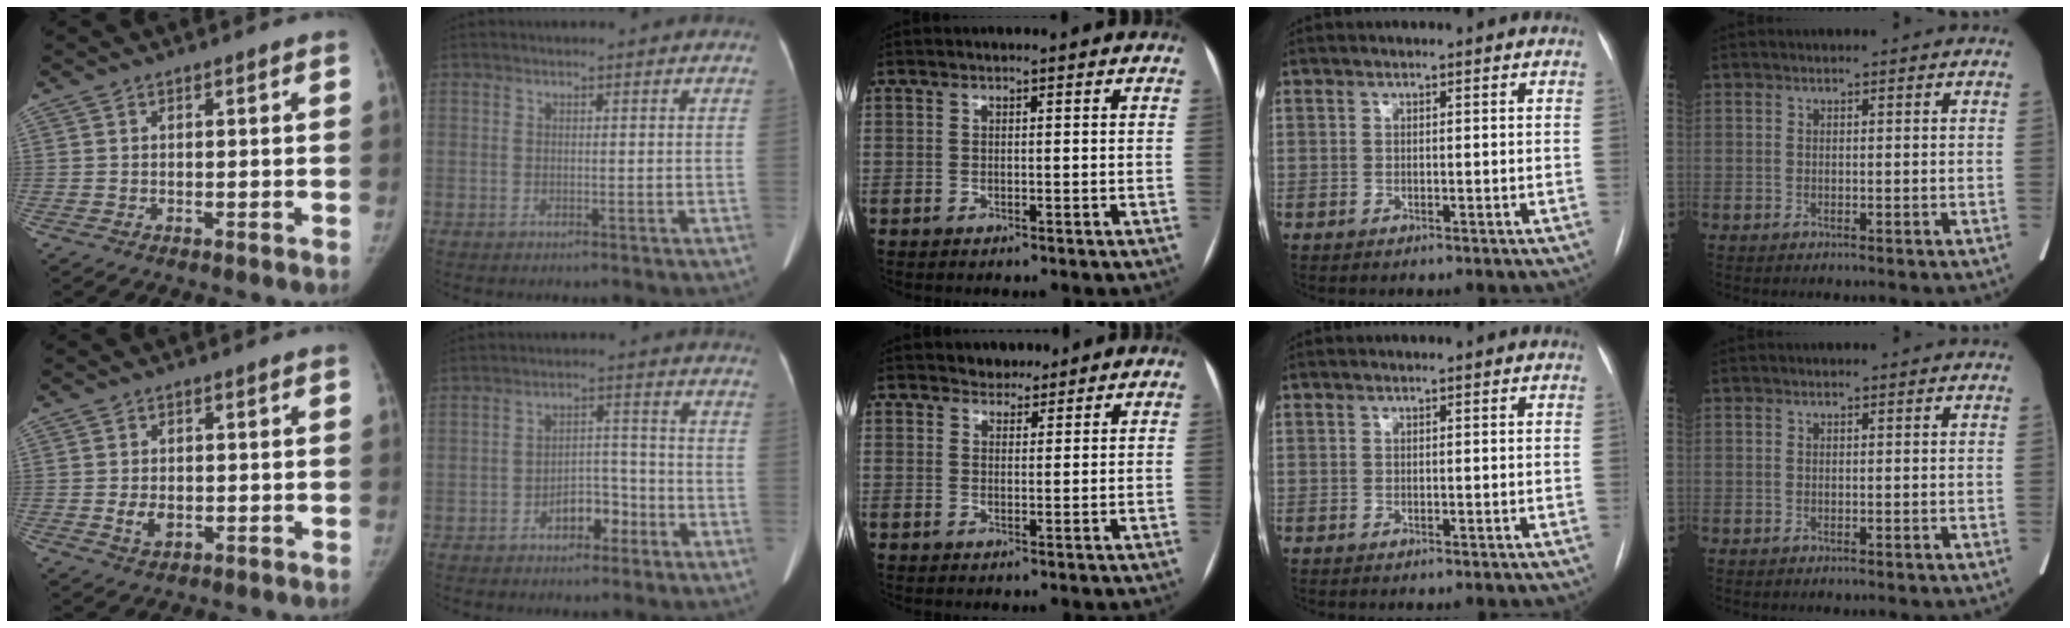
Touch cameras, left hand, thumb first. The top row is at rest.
{"thumb": {"total": 3.3, "force": [-0.4, 2.2, 2.4], "torque": [-0.041, -0.004, -0.001]}, "index": {"total": 5.1, "force": [-2.9, 2.7, 3.2], "torque": [-0.050, 0.021, -0.047]}, "middle": {"total": 2.4, "force": [2.1, 1.2, 0.0], "torque": [0.000, 0.005, 0.032]}}